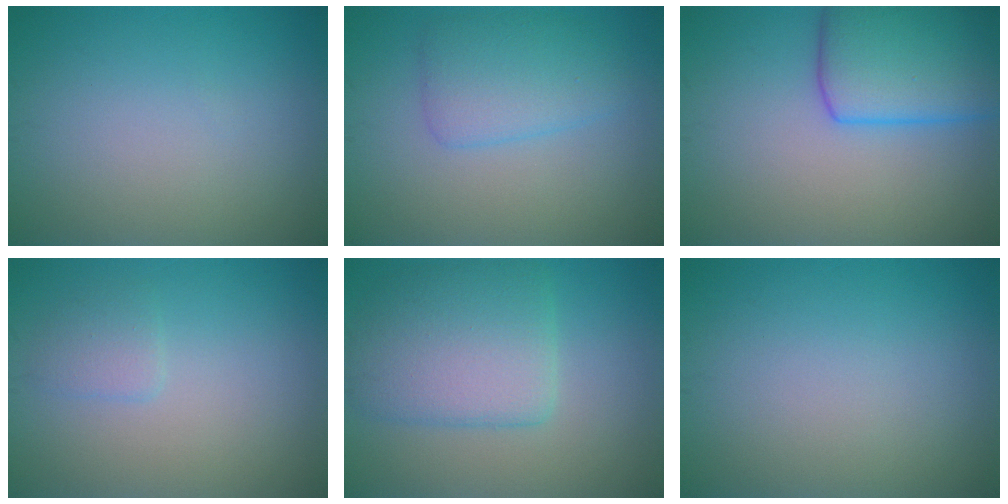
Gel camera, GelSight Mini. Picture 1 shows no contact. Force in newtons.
{"total": 3.7, "press": 3.7, "slide": 0.2}
{"total": 7.7, "press": 7.7, "slide": 0.2}
{"total": 1.4, "press": 1.4, "slide": 0.1}
{"total": 5.8, "press": 5.8, "slide": 0.6}
{"total": 0.0}